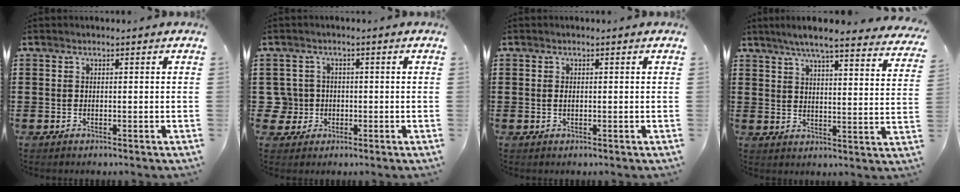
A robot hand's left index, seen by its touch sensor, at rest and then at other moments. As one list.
[{"total": 3.5, "force": [-0.5, 3.4, 0.4], "torque": [-0.041, 0.002, -0.018]}, {"total": 0.7, "force": [0.0, 0.3, 0.7], "torque": [-0.015, 0.000, -0.001]}, {"total": 5.9, "force": [5.2, 0.0, 2.9], "torque": [-0.075, -0.025, 0.088]}]